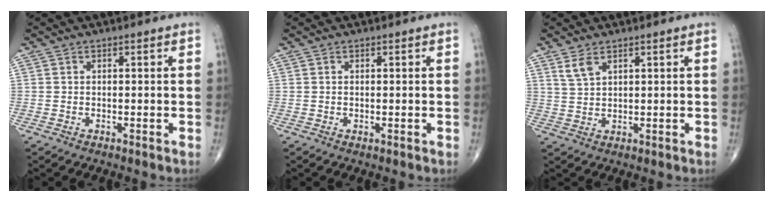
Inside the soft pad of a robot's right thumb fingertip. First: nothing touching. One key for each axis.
{"total": 0.0}
{"total": 3.2, "fx": 2.1, "fy": 1.5, "fz": 1.9, "tx": -0.038, "ty": -0.005, "tz": 0.050}